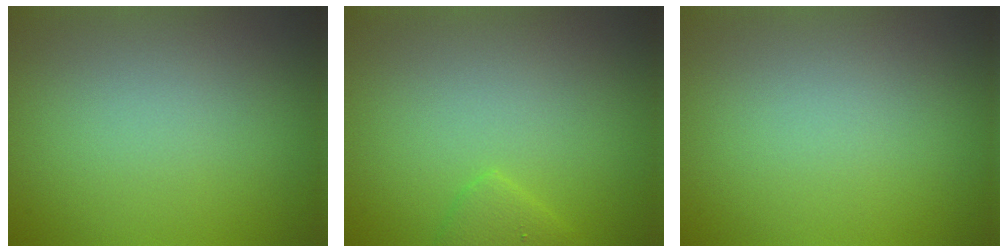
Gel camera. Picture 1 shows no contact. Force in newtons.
{"total": 1.6, "press": 1.6, "slide": 0.2}
{"total": 0.0}